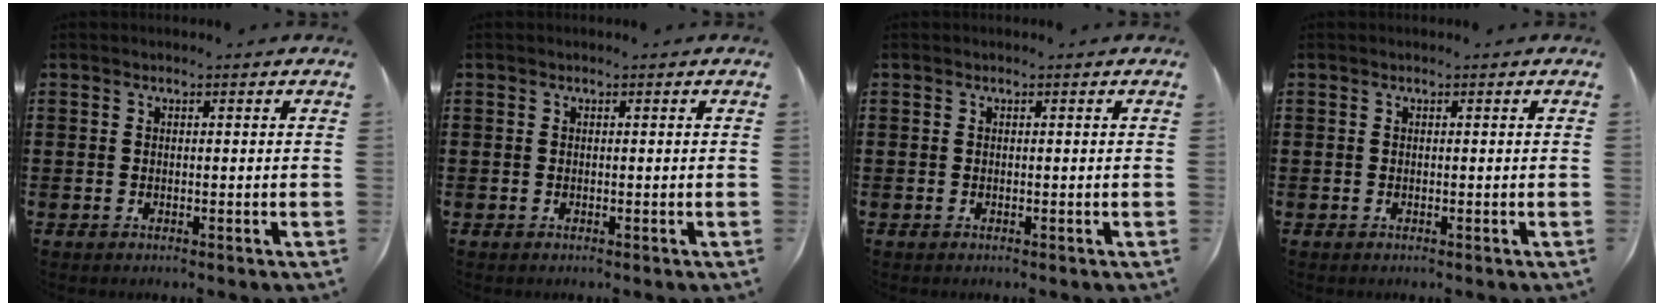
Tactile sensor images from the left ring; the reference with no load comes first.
{"total": 0.0}
{"total": 0.0}
{"total": 0.0}